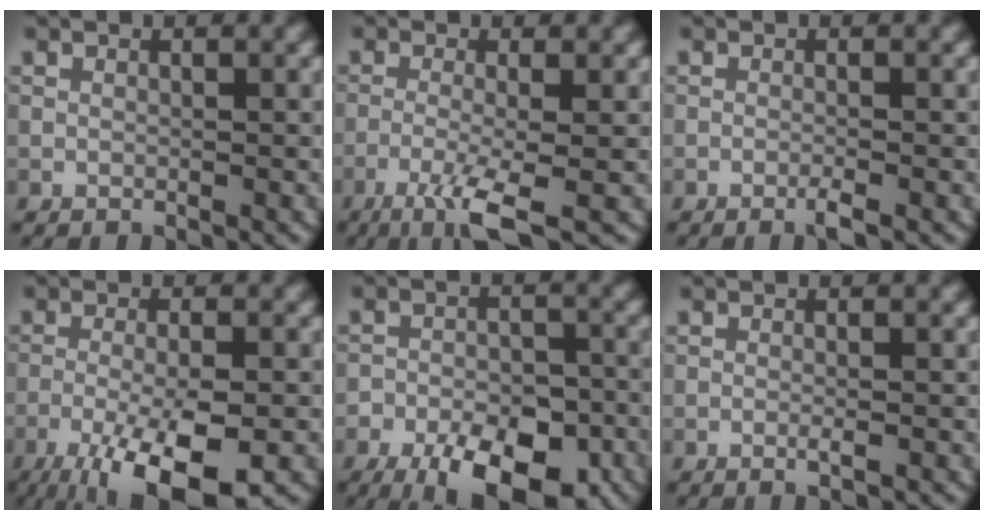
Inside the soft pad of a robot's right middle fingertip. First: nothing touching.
{"total": 5.0, "force": [-2.6, 0.9, 4.2], "torque": [-0.076, 0.000, -0.057]}
{"total": 1.1, "force": [-0.5, 0.1, 1.0], "torque": [-0.016, -0.001, -0.014]}
{"total": 9.7, "force": [-5.1, 2.8, 7.7], "torque": [-0.140, -0.018, -0.084]}
{"total": 11.1, "force": [-7.1, 5.3, 6.6], "torque": [-0.100, -0.024, -0.099]}
{"total": 1.0, "force": [-0.3, 0.2, 0.9], "torque": [-0.012, -0.002, -0.009]}